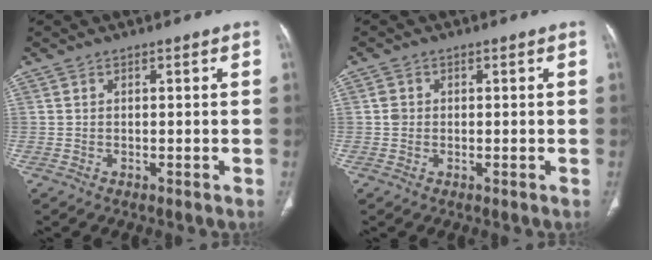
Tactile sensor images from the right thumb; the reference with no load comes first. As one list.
[{"total": 1.6, "force": [0.0, 1.4, 0.7], "torque": [-0.009, 0.003, 0.000]}]